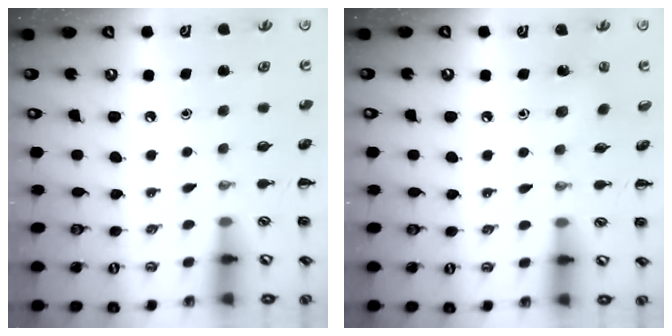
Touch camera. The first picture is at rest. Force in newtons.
{"total": 3.1, "press": 2.9, "slide": 0.9}